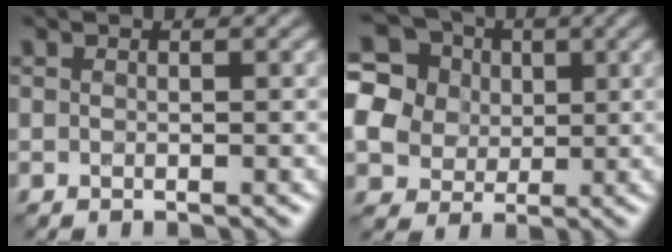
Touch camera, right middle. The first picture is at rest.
{"total": 9.3, "force": [1.6, 8.3, 3.7], "torque": [-0.106, 0.036, 0.007]}